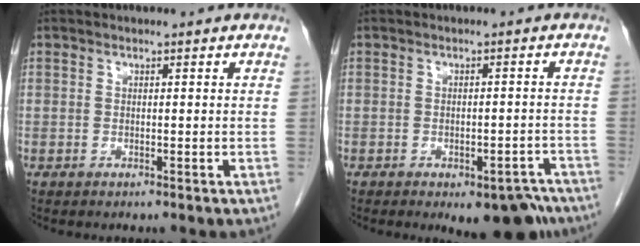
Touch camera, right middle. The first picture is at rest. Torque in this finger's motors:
{"motor_torque": [0.97, -0.62, 0.10, 0.06]}